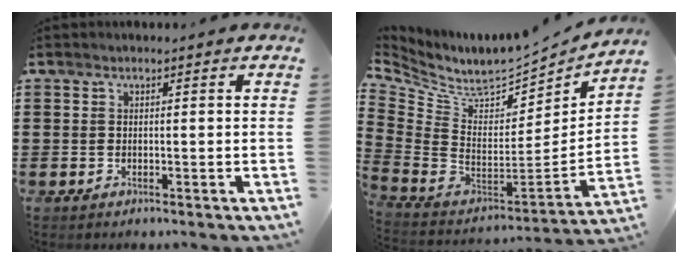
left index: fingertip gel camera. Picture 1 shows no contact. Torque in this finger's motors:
{"motor_torque": [0.19, 0.26, -0.05, 0.01]}